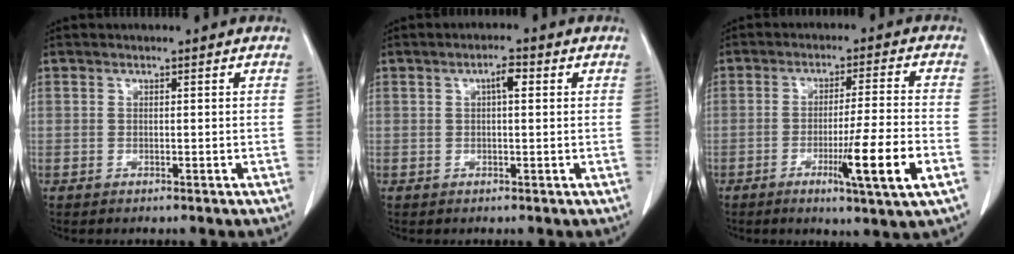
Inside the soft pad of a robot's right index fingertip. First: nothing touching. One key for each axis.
{"total": 2.4, "fx": 0.7, "fy": 0.6, "fz": 2.2, "tx": -0.040, "ty": 0.006, "tz": 0.010}
{"total": 10.6, "fx": -3.9, "fy": -0.9, "fz": 9.8, "tx": -0.161, "ty": -0.022, "tz": -0.062}